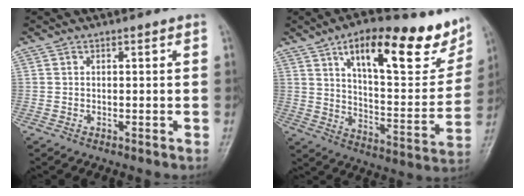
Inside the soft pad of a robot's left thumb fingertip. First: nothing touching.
{"total": 23.3, "force": [13.8, 8.4, 16.8], "torque": [-0.195, -0.046, 0.212]}